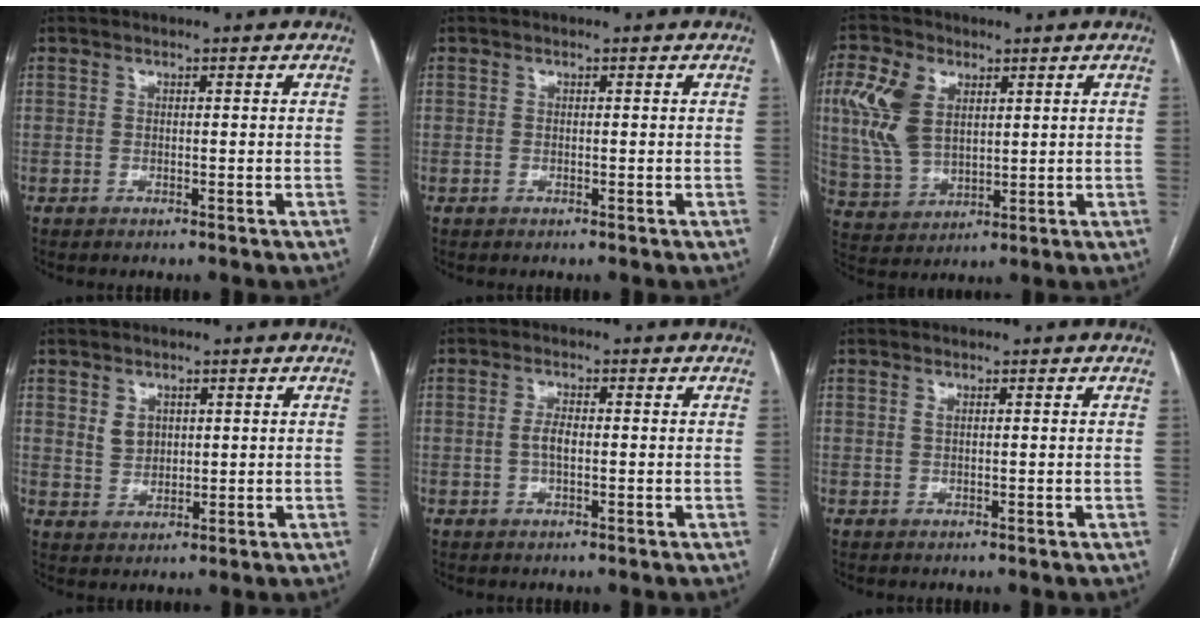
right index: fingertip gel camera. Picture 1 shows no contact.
{"total": 0.0}
{"total": 10.4, "force": [3.4, 6.6, 7.2], "torque": [-0.177, 0.017, 0.075]}
{"total": 3.5, "force": [1.3, 2.8, 1.6], "torque": [-0.032, 0.005, 0.033]}
{"total": 2.5, "force": [-0.2, 0.9, 2.3], "torque": [-0.048, 0.004, -0.002]}
{"total": 0.6, "force": [0.3, 0.2, 0.5], "torque": [-0.012, -0.001, 0.006]}